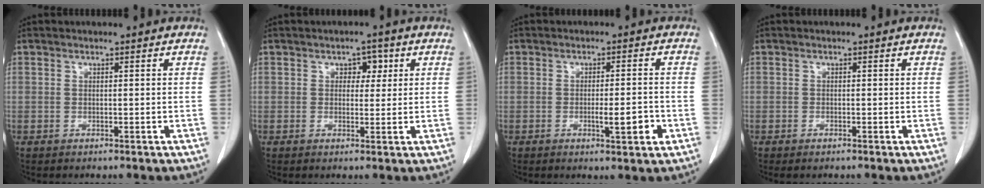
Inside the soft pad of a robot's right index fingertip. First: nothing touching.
{"total": 2.8, "force": [1.0, 1.9, 1.8], "torque": [-0.016, 0.007, 0.012]}
{"total": 4.4, "force": [-1.5, 0.6, 4.1], "torque": [-0.059, -0.002, -0.020]}
{"total": 0.7, "force": [-0.6, 0.1, 0.4], "torque": [-0.011, -0.003, -0.009]}